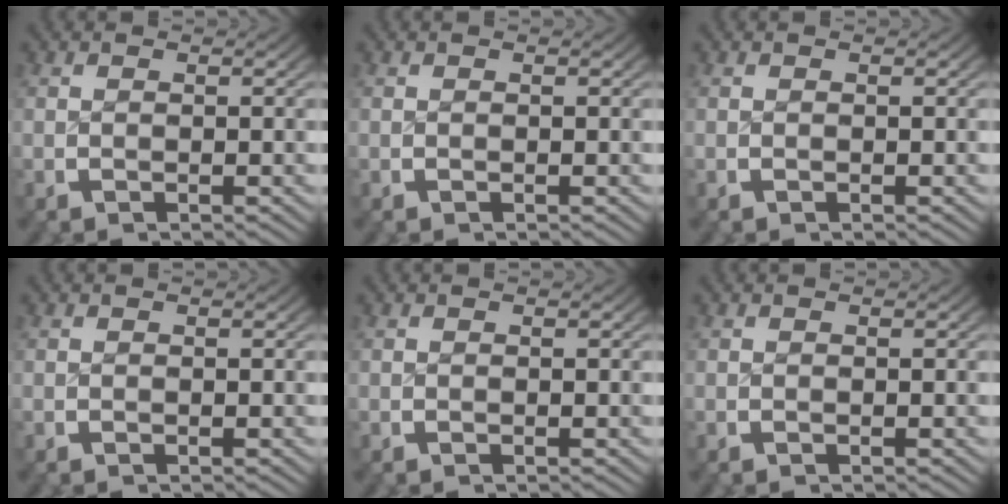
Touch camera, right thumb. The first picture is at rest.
{"total": 0.0}
{"total": 0.0}
{"total": 0.0}
{"total": 0.0}
{"total": 0.0}